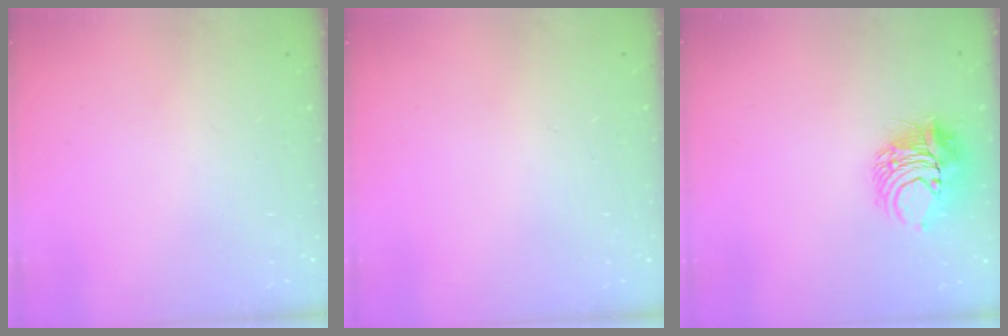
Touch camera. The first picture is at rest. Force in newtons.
{"total": 0.0}
{"total": 9.0, "press": 9.0, "slide": 0.5}